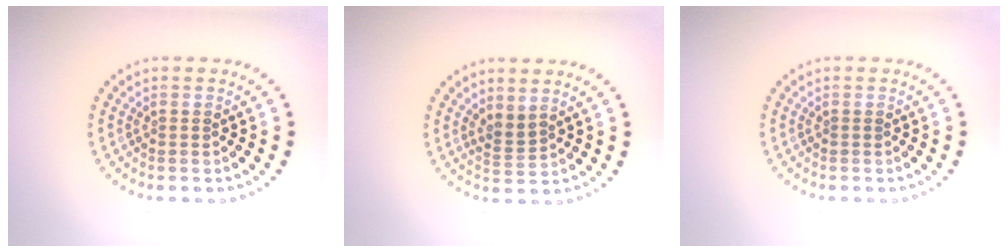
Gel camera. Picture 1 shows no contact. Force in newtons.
{"total": 1.7, "press": 1.3, "slide": 1.2}
{"total": 0.0}